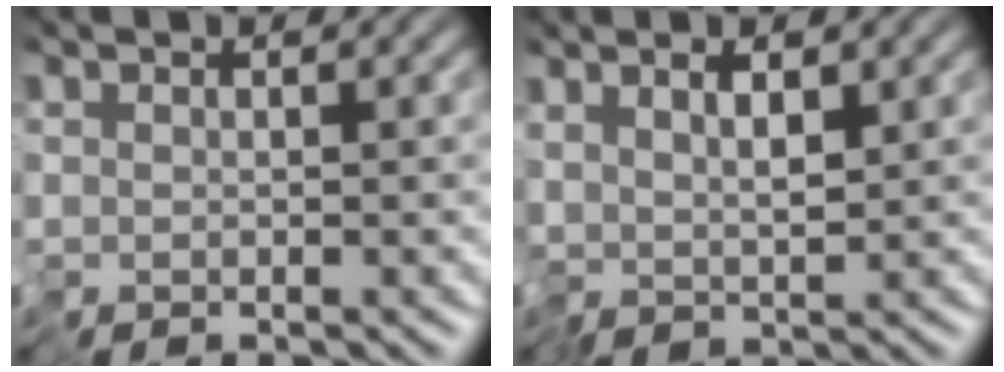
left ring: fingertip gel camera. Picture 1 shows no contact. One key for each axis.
{"total": 2.5, "fx": 1.1, "fy": 0.7, "fz": 2.1, "tx": -0.045, "ty": 0.005, "tz": 0.022}